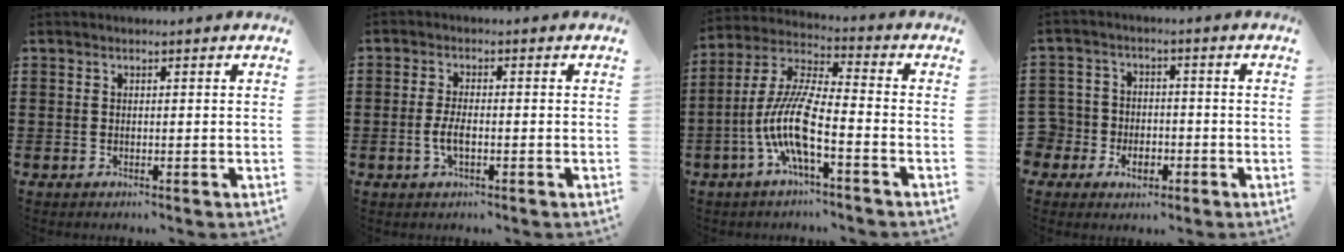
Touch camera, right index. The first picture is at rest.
{"total": 3.2, "force": [-0.8, 1.1, 2.9], "torque": [-0.066, -0.002, -0.019]}
{"total": 10.4, "force": [-4.3, 2.0, 9.2], "torque": [-0.216, -0.013, -0.089]}
{"total": 4.4, "force": [-1.7, 4.0, 0.9], "torque": [-0.046, 0.007, -0.038]}